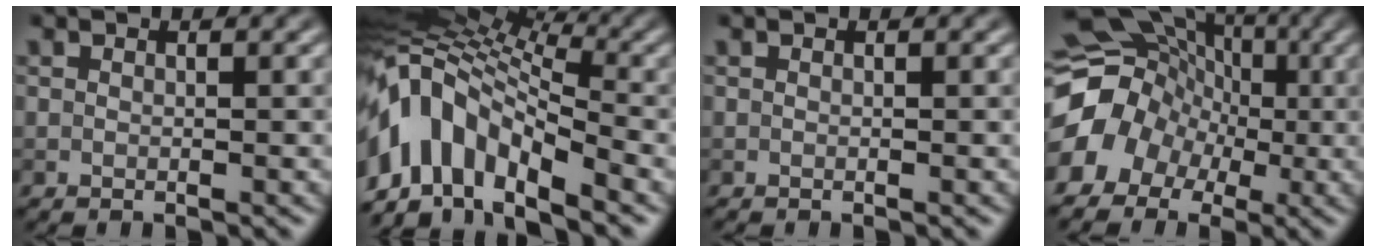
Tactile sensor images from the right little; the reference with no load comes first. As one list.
[{"total": 10.6, "force": [-4.1, 5.9, 7.8], "torque": [-0.141, 0.017, -0.091]}, {"total": 0.0}, {"total": 11.7, "force": [-2.3, 10.5, 4.7], "torque": [-0.088, -0.001, -0.061]}]